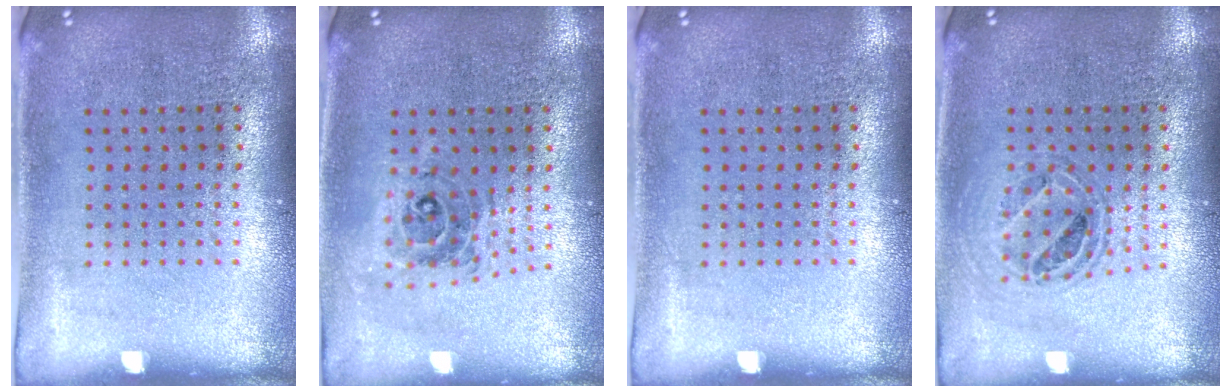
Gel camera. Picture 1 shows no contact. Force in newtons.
{"total": 0.7, "press": 0.7, "slide": 0.1}
{"total": 0.0}
{"total": 0.8, "press": 0.8, "slide": 0.1}